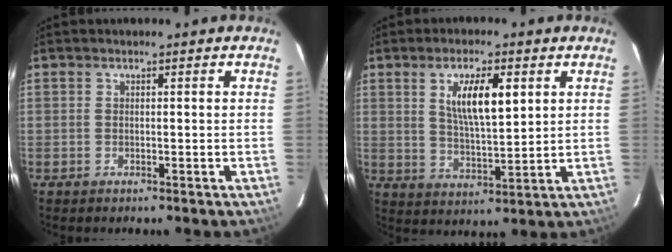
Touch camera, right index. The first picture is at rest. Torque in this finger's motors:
{"motor_torque": [0.31, 0.14, 0.21, 0.09]}